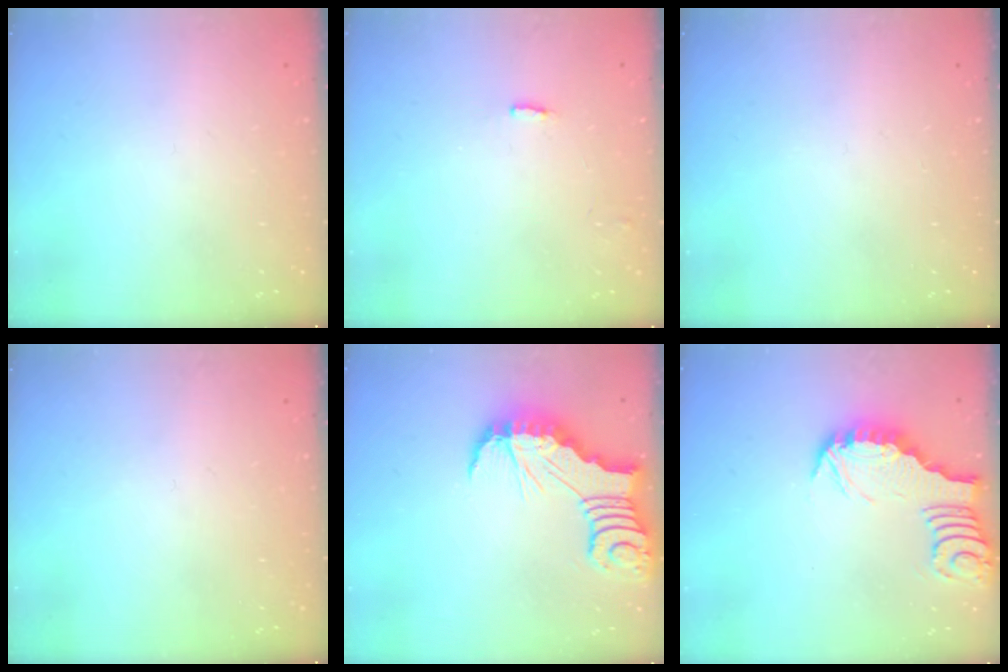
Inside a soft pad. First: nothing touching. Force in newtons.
{"total": 1.3, "press": 1.3, "slide": 0.2}
{"total": 0.0}
{"total": 0.0}
{"total": 4.4, "press": 4.4, "slide": 0.5}
{"total": 3.1, "press": 3.1, "slide": 0.3}